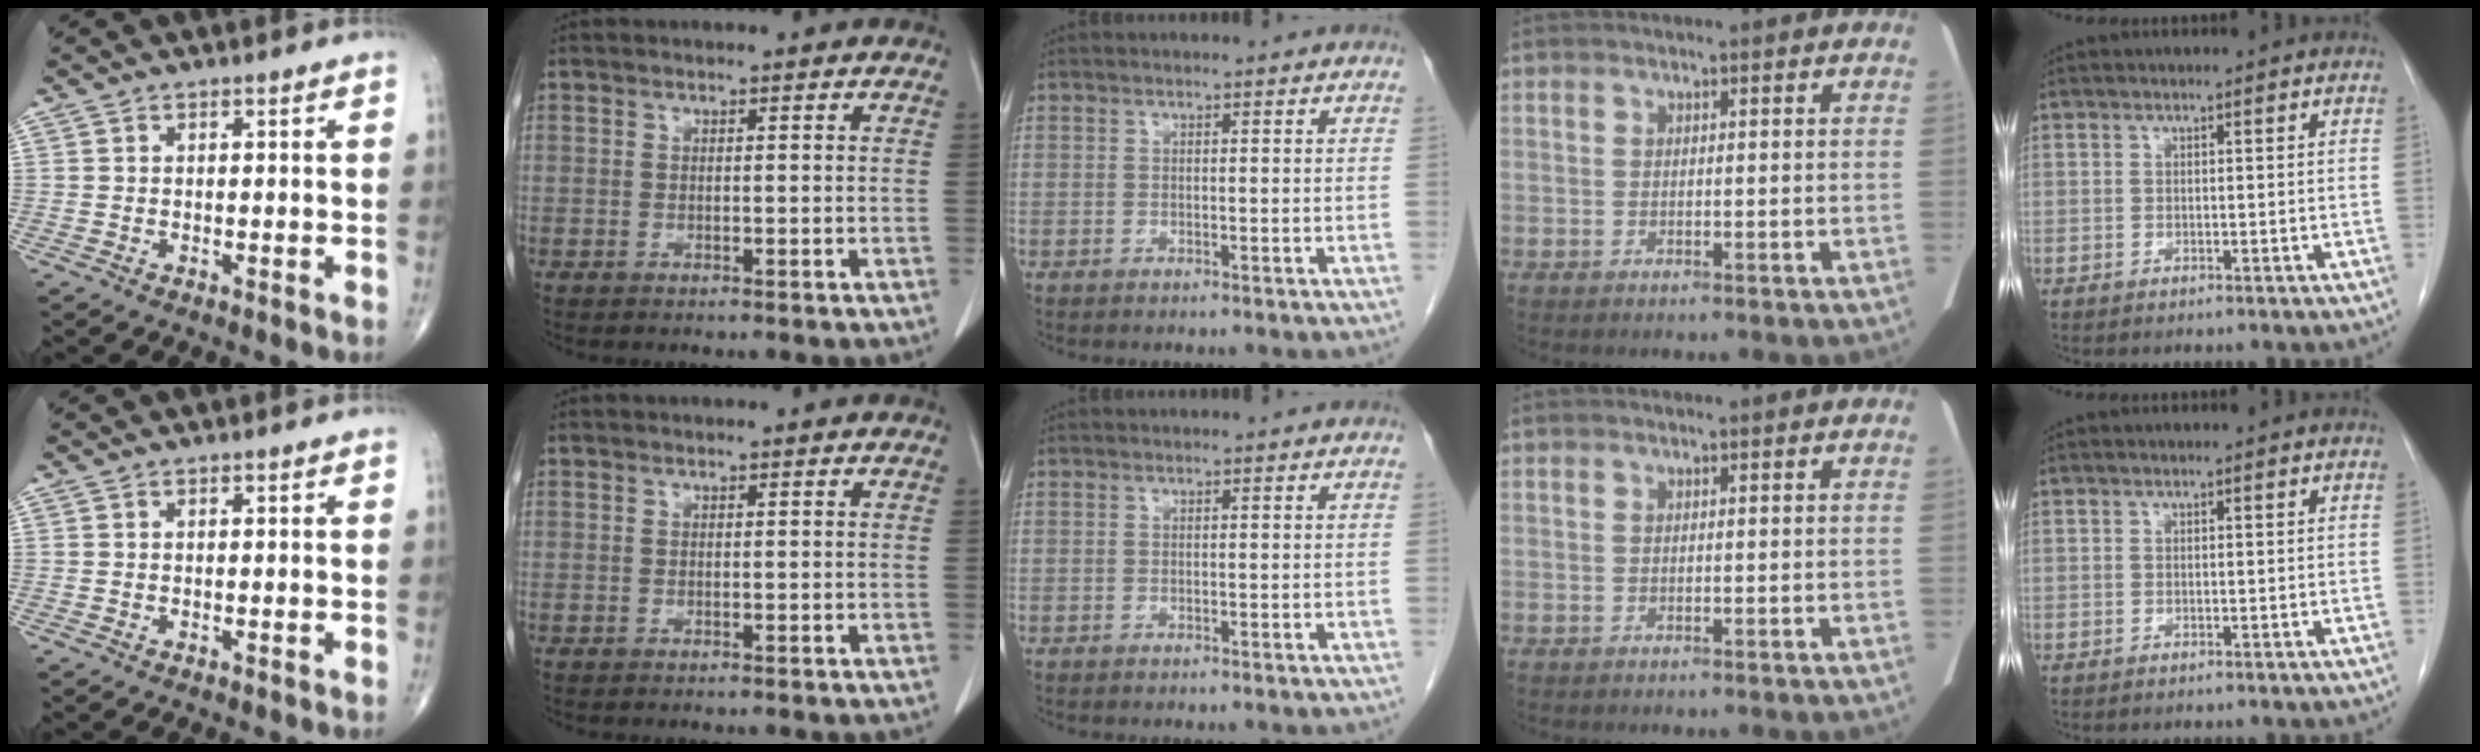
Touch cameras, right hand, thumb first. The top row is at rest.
{}